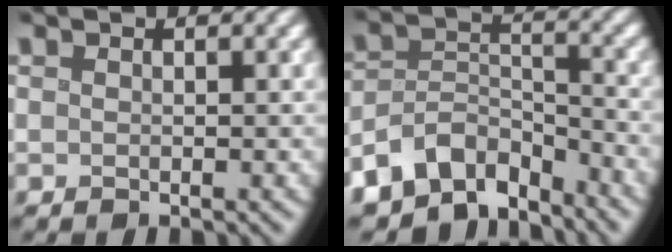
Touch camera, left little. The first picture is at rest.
{"total": 7.2, "force": [-6.1, 3.2, 2.2], "torque": [-0.024, -0.006, -0.117]}